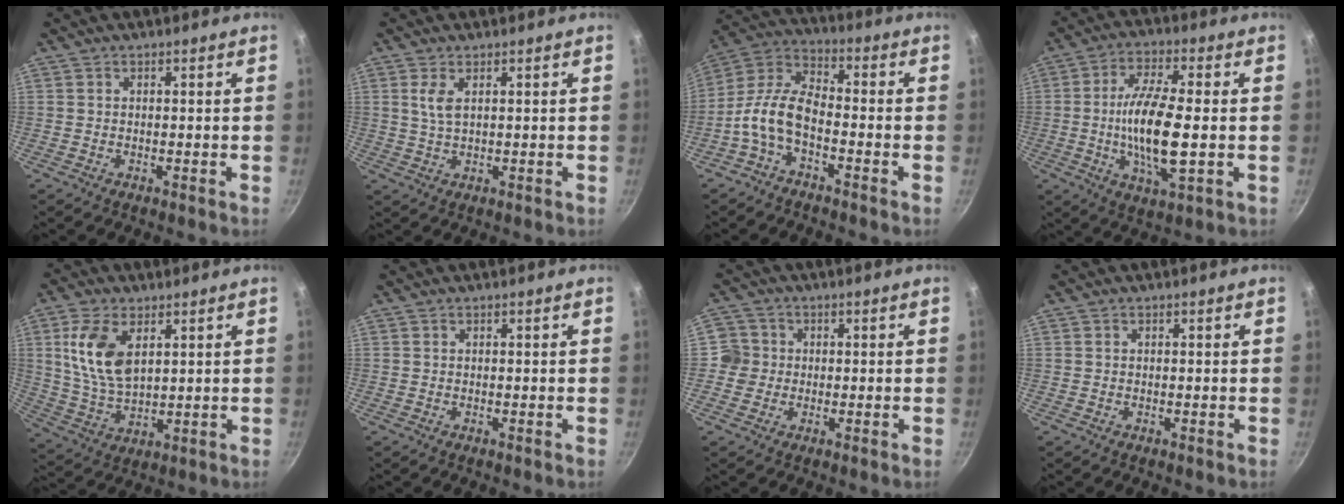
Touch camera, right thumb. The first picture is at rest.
{"total": 3.5, "force": [1.2, 1.5, 2.9], "torque": [-0.059, -0.008, 0.026]}
{"total": 10.2, "force": [-3.9, 5.2, 7.9], "torque": [-0.158, 0.048, -0.093]}
{"total": 14.0, "force": [-1.0, 4.3, 13.3], "torque": [-0.257, 0.004, -0.023]}
{"total": 12.1, "force": [3.9, 6.7, 9.2], "torque": [-0.174, -0.020, 0.083]}
{"total": 0.0}
{"total": 4.2, "force": [-0.4, 4.1, 0.7], "torque": [0.022, 0.008, -0.018]}
{"total": 0.0}